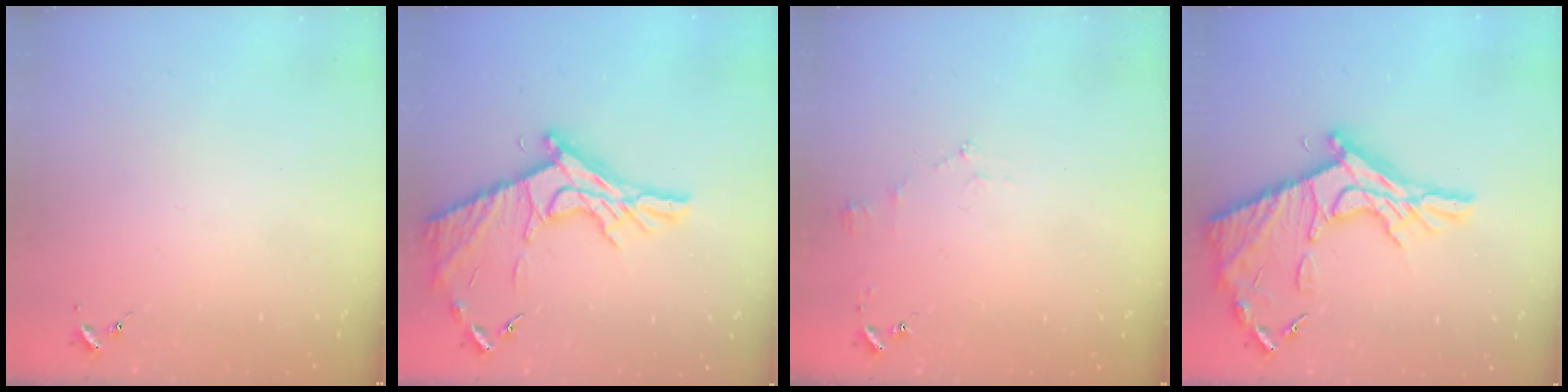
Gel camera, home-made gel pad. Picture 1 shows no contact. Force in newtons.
{"total": 18.4, "press": 18.3, "slide": 1.1}
{"total": 3.9, "press": 3.9, "slide": 0.5}
{"total": 20.1, "press": 20.1, "slide": 1.5}